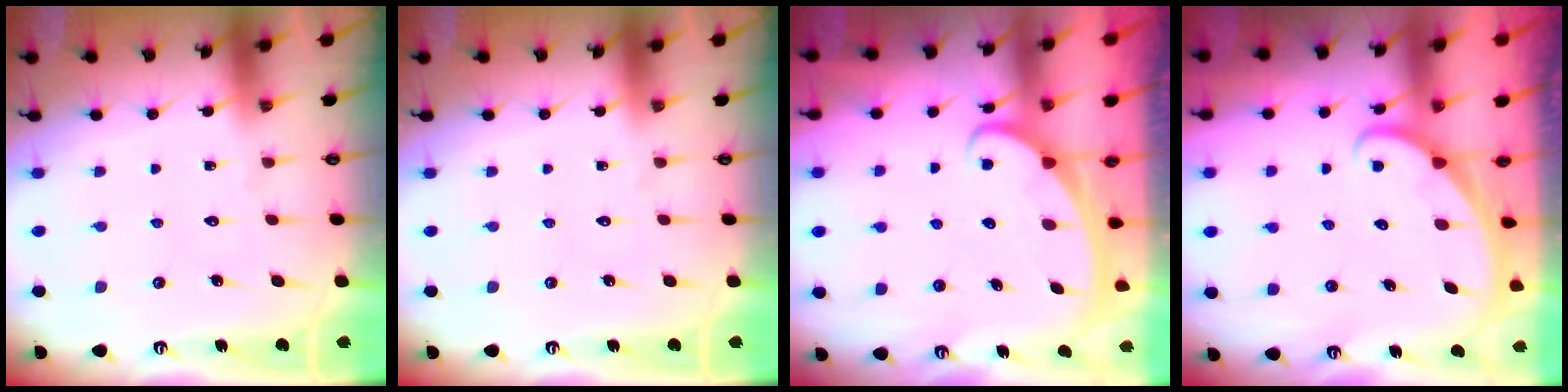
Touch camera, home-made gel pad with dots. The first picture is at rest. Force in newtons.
{"total": 0.0}
{"total": 2.4, "press": 2.4, "slide": 0.4}
{"total": 2.0, "press": 2.0, "slide": 0.1}